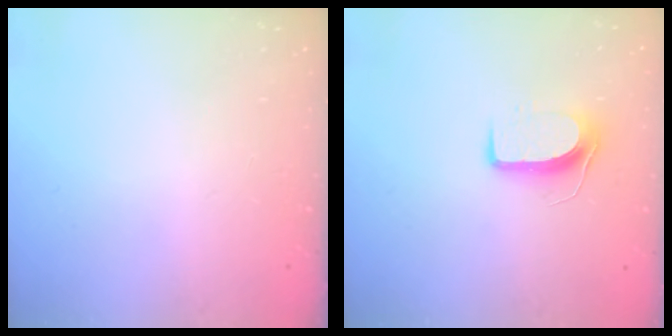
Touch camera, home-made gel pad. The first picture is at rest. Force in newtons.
{"total": 8.7, "press": 8.7, "slide": 0.7}